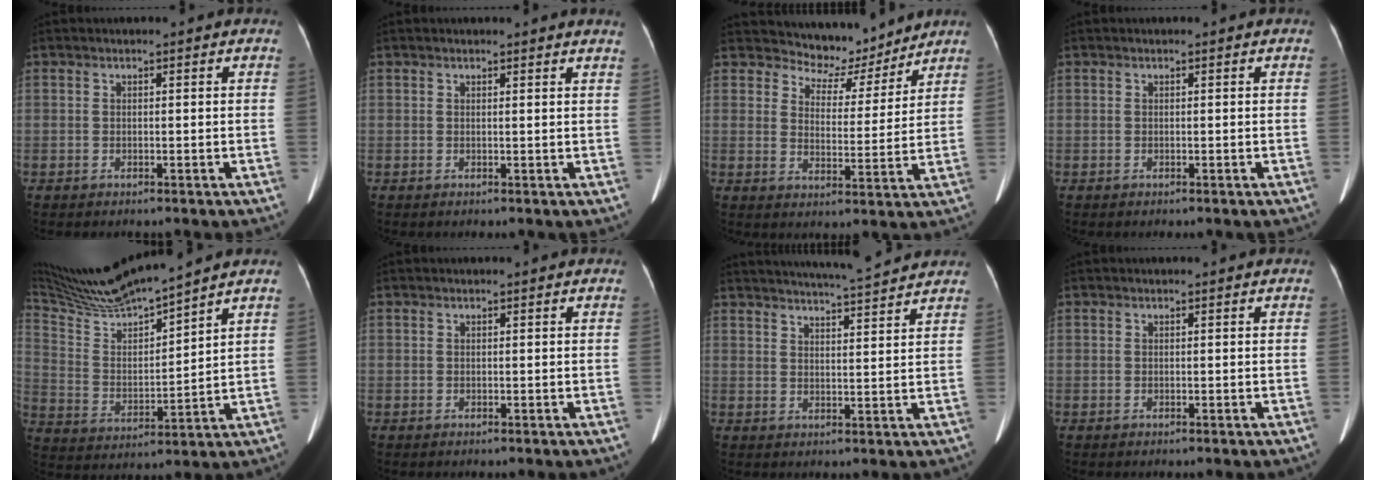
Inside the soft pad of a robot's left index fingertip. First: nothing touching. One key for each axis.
{"total": 2.7, "fx": 2.6, "fy": -0.3, "fz": 0.7, "tx": -0.009, "ty": -0.016, "tz": 0.015}
{"total": 7.0, "fx": 6.6, "fy": 2.0, "fz": -0.5, "tx": 0.005, "ty": -0.018, "tz": 0.102}
{"total": 0.0}
{"total": 15.3, "fx": 13.9, "fy": -1.1, "fz": 6.2, "tx": -0.125, "ty": -0.004, "tz": 0.262}
{"total": 0.0}
{"total": 11.0, "fx": 10.2, "fy": -0.4, "fz": 3.9, "tx": -0.064, "ty": 0.004, "tz": 0.135}
{"total": 0.0}